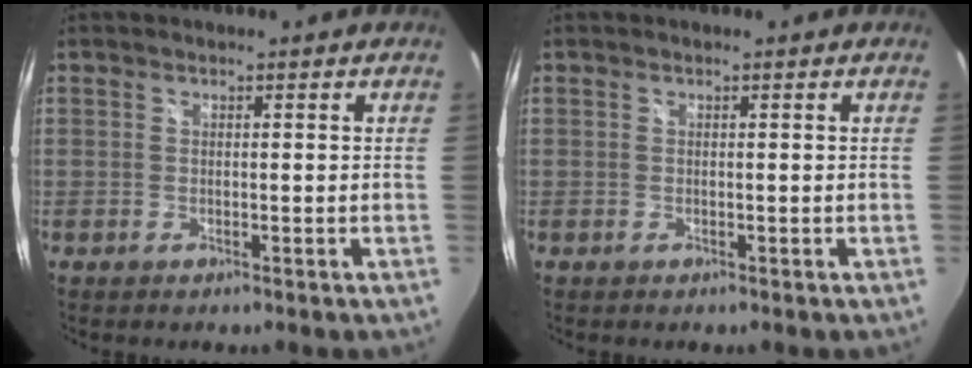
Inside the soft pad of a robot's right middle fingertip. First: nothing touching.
{"total": 0.0}